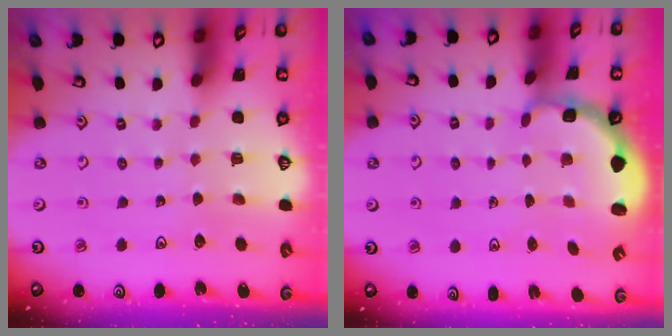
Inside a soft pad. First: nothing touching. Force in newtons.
{"total": 2.5, "press": 1.9, "slide": 1.6}